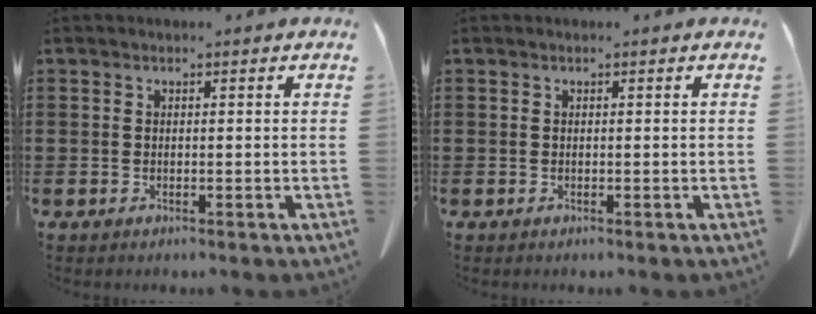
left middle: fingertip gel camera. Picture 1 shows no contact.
{"total": 0.0}